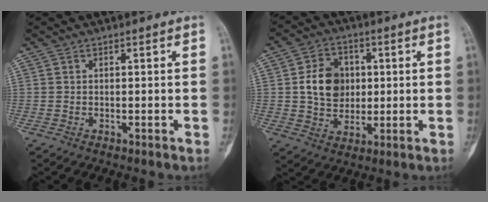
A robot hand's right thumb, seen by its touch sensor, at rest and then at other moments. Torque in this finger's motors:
{"motor_torque": [0.32, 0.25, 0.77, 0.15, 0.07]}